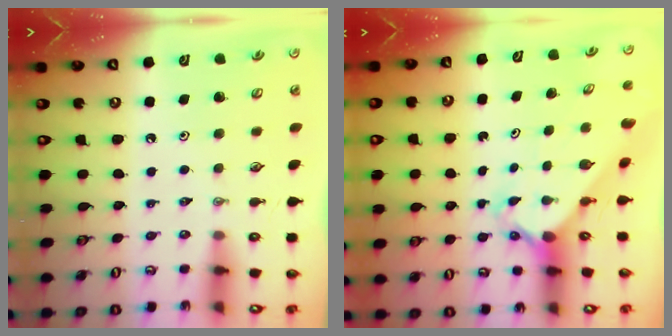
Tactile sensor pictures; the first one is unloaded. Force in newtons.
{"total": 2.6, "press": 2.6, "slide": 0.3}